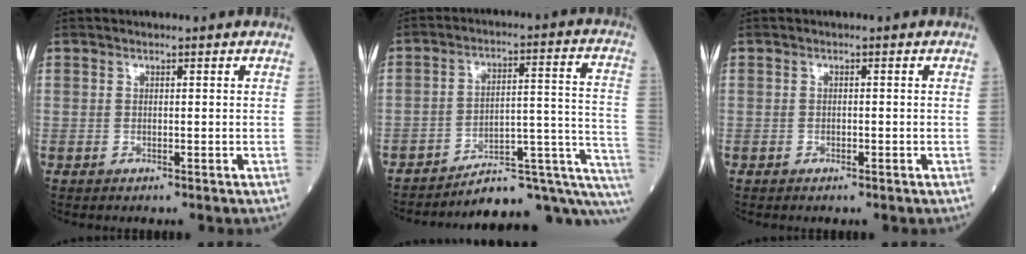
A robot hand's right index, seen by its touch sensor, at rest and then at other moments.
{"total": 16.8, "force": [-14.0, 3.1, 8.7], "torque": [-0.047, 0.065, -0.186]}
{"total": 0.7, "force": [-0.4, 0.3, 0.4], "torque": [-0.006, 0.002, -0.006]}